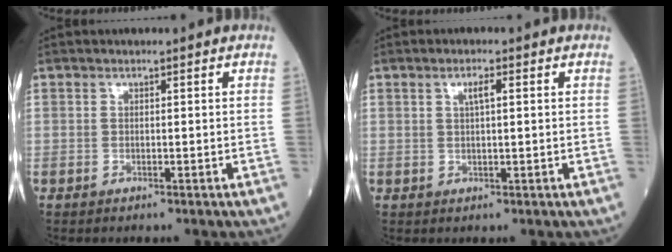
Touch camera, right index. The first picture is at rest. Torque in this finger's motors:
{"motor_torque": [0.06, 0.03, 0.01, 0.01]}